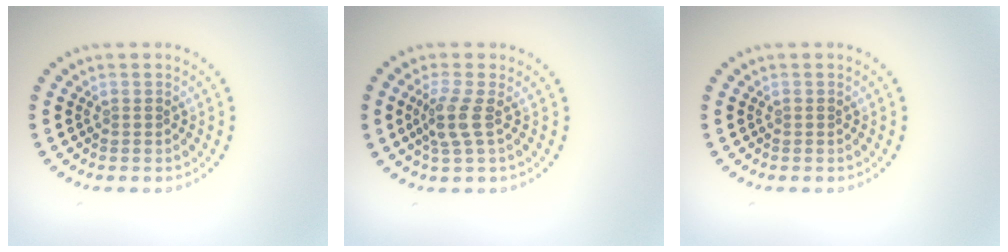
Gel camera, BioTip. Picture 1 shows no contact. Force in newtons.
{"total": 2.3, "press": 1.9, "slide": 1.4}
{"total": 0.0}